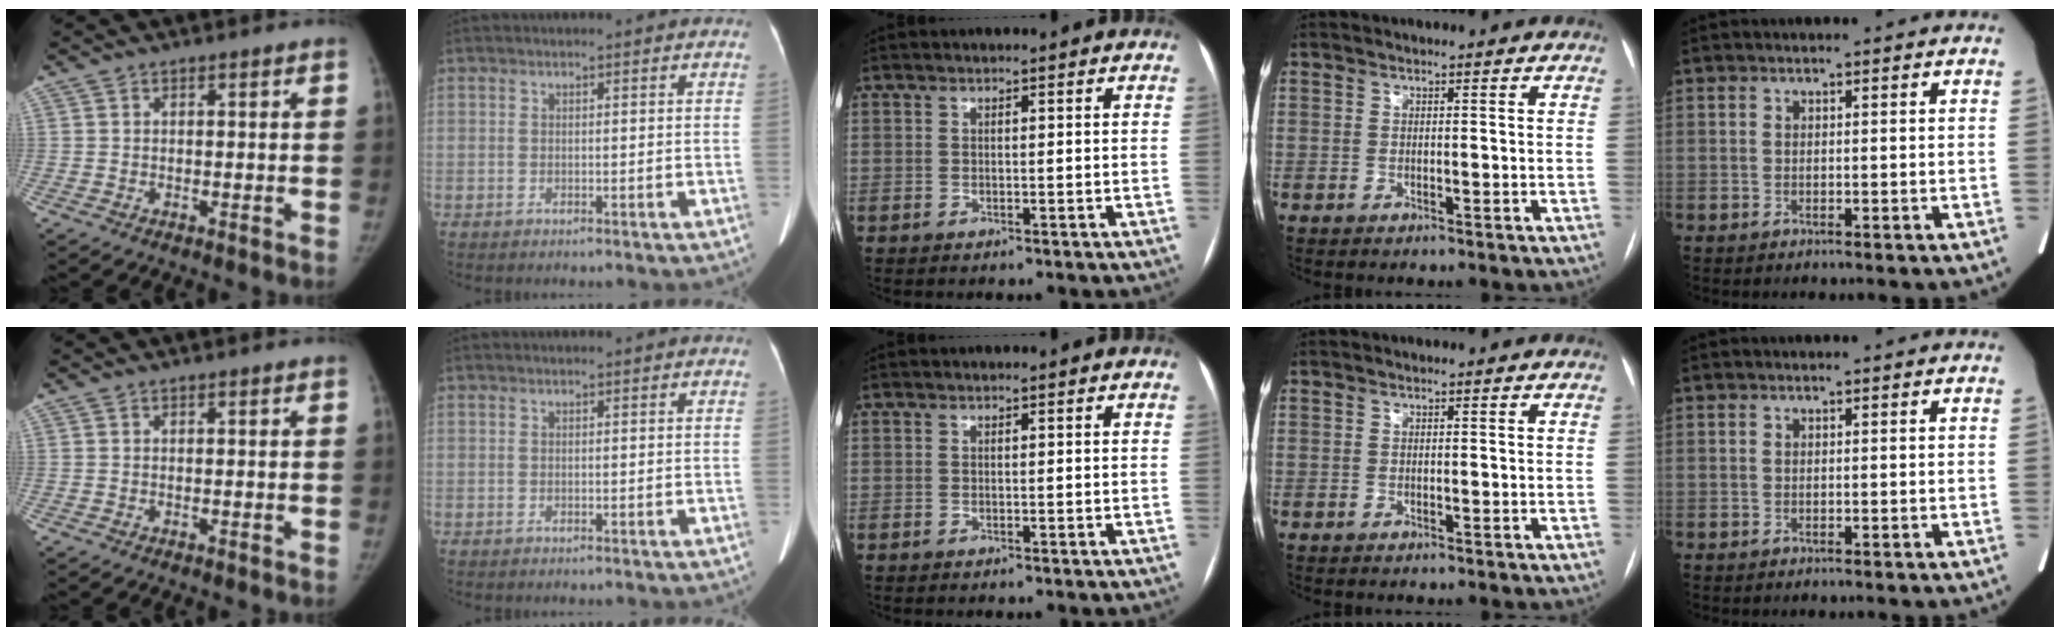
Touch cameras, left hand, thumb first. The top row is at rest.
{}